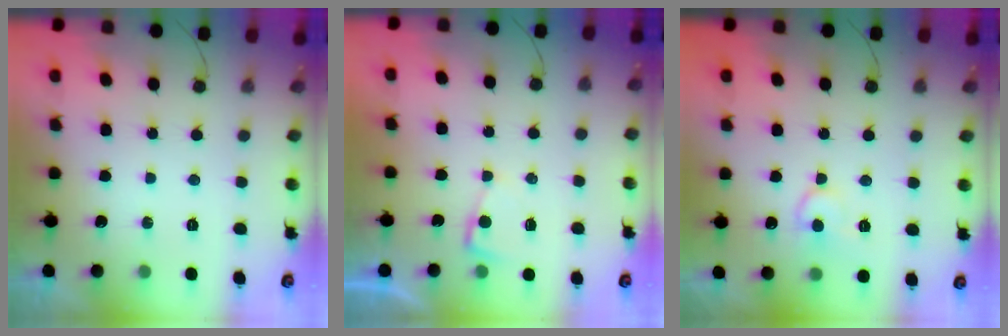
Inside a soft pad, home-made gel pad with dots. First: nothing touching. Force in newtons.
{"total": 2.0, "press": 2.0, "slide": 0.3}
{"total": 8.7, "press": 8.7, "slide": 0.8}